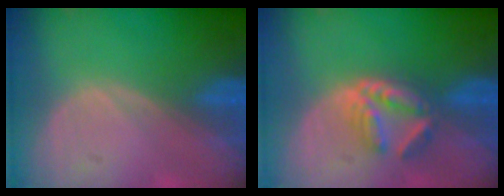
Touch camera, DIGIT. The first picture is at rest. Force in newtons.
{"total": 6.0, "press": 5.2, "slide": 3.1}